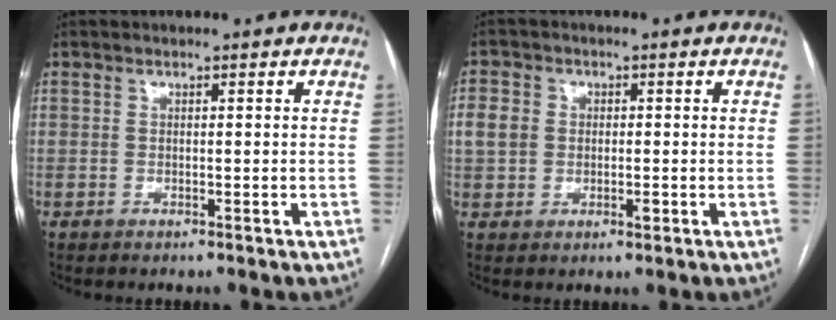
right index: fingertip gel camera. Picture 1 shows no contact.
{"total": 5.1, "force": [-0.1, 4.1, 3.1], "torque": [-0.065, 0.011, -0.001]}